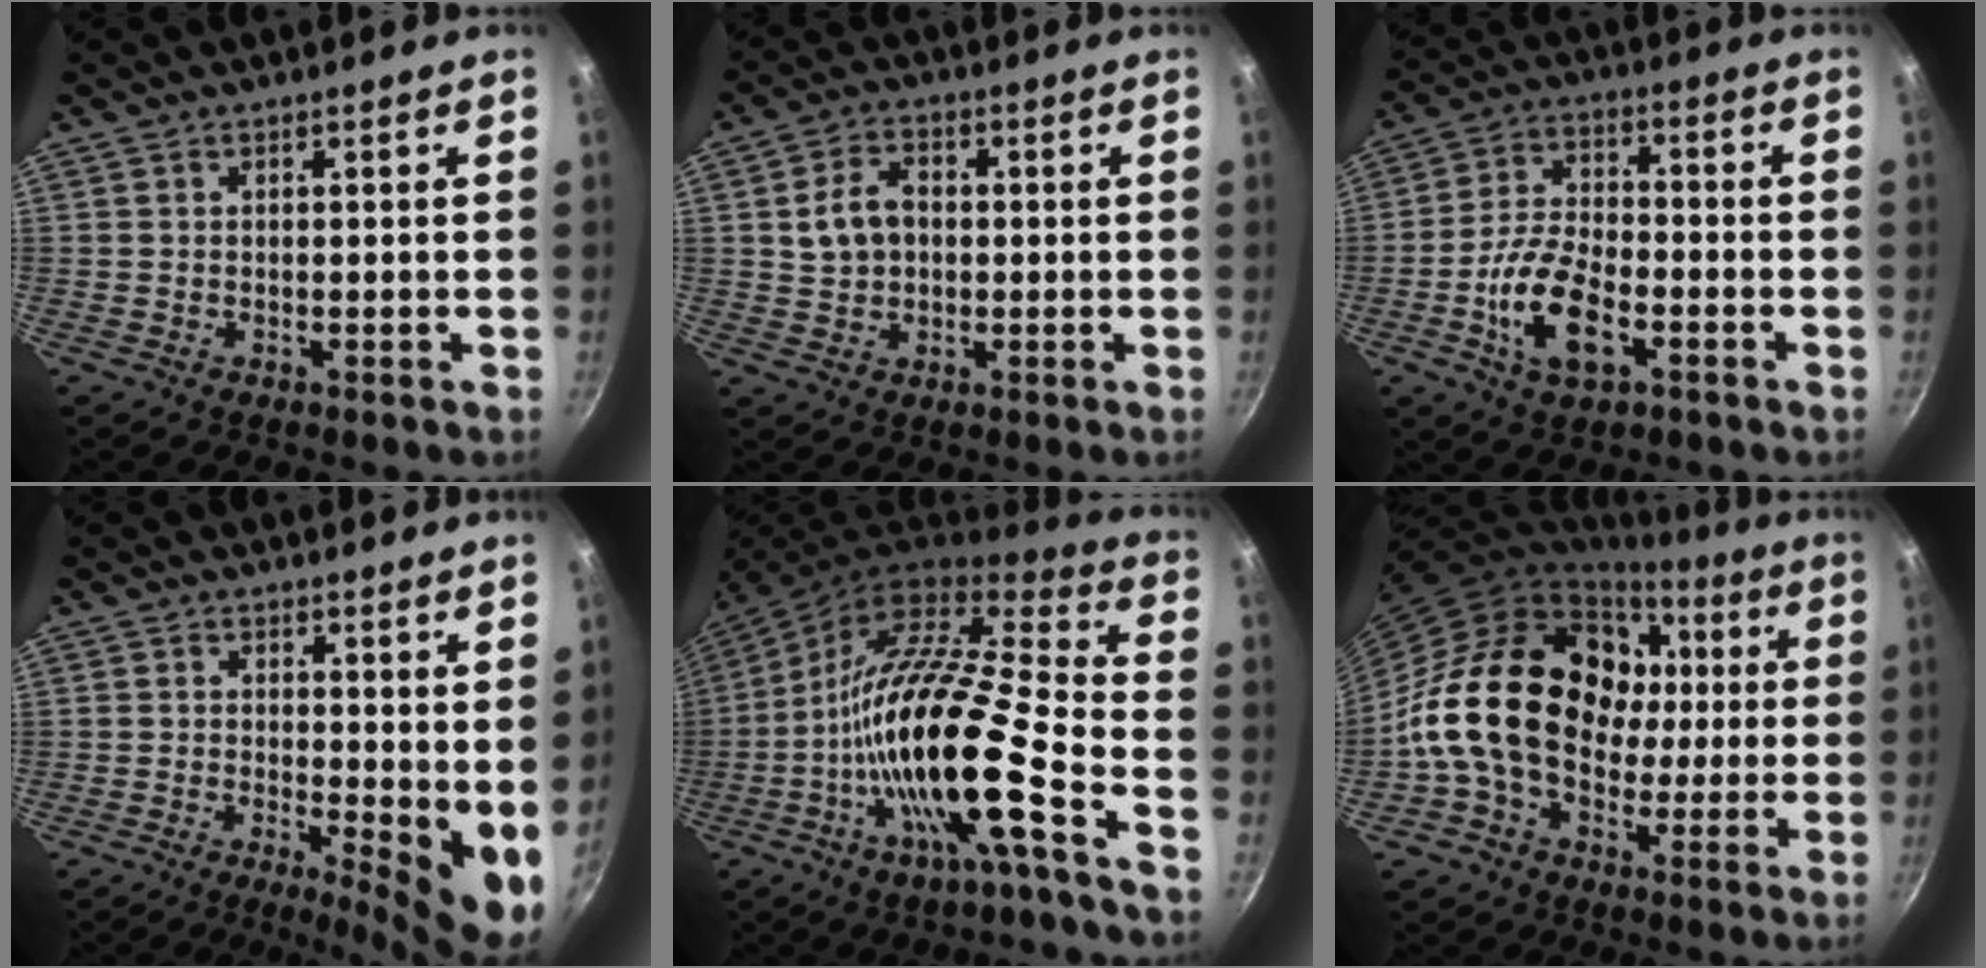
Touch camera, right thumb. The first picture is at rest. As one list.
[{"total": 7.3, "force": [0.6, 5.4, 4.8], "torque": [-0.071, 0.016, 0.010]}, {"total": 12.5, "force": [-4.5, 6.4, 9.8], "torque": [-0.176, 0.028, -0.085]}, {"total": 8.7, "force": [0.6, 3.1, 8.1], "torque": [-0.094, -0.023, 0.012]}, {"total": 22.1, "force": [-8.5, 4.5, 19.8], "torque": [-0.333, 0.043, -0.173]}, {"total": 23.2, "force": [0.5, 17.2, 15.6], "torque": [-0.241, 0.049, 0.005]}]